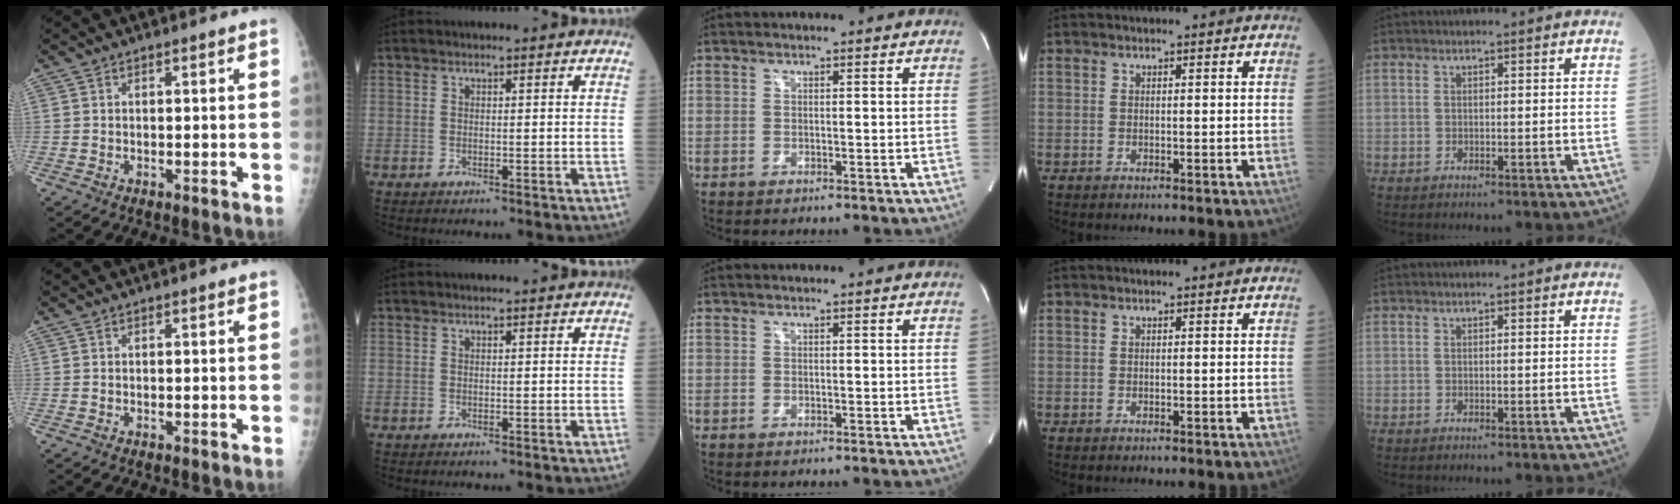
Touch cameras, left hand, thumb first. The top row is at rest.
{}